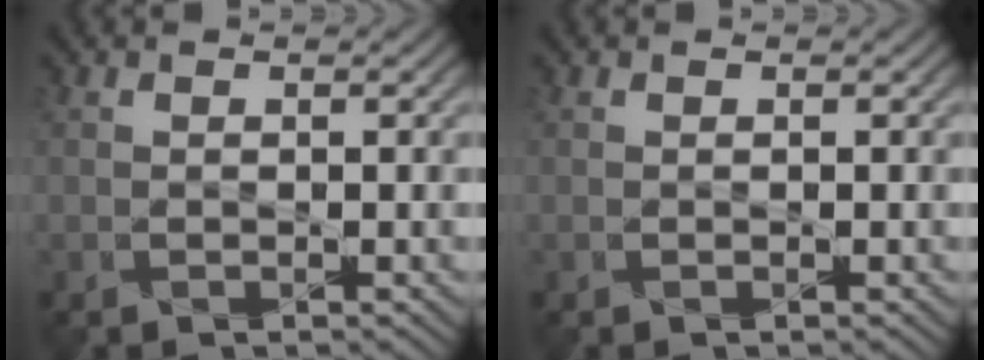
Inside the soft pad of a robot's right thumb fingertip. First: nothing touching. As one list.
[{"total": 0.0}]